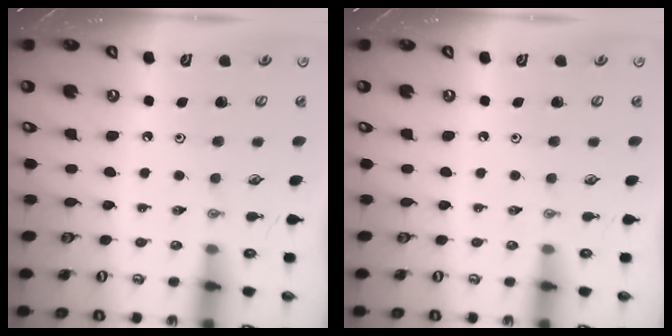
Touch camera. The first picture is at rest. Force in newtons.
{"total": 0.0}